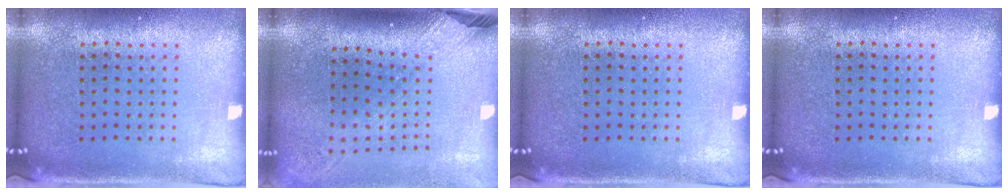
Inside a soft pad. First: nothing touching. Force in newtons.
{"total": 2.4, "press": 1.7, "slide": 1.6}
{"total": 0.0}
{"total": 0.0}